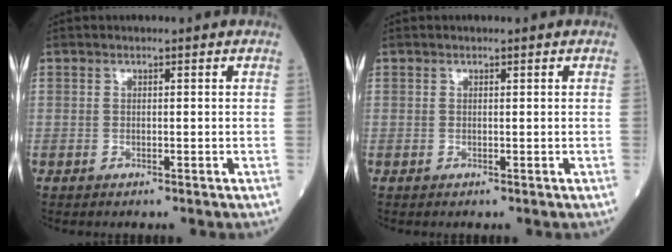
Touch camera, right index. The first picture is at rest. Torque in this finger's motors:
{"motor_torque": [-0.08, 0.01, -0.04, -0.01]}